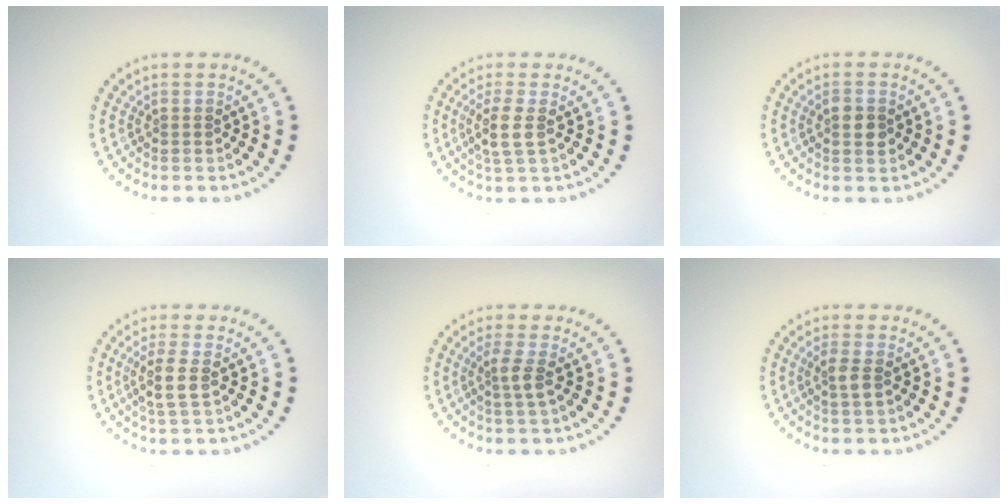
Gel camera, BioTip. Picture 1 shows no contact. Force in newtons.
{"total": 2.4, "press": 2.0, "slide": 1.3}
{"total": 1.7, "press": 1.7, "slide": 0.2}
{"total": 2.3, "press": 2.0, "slide": 1.1}
{"total": 1.8, "press": 1.4, "slide": 1.2}
{"total": 1.5, "press": 1.4, "slide": 0.6}